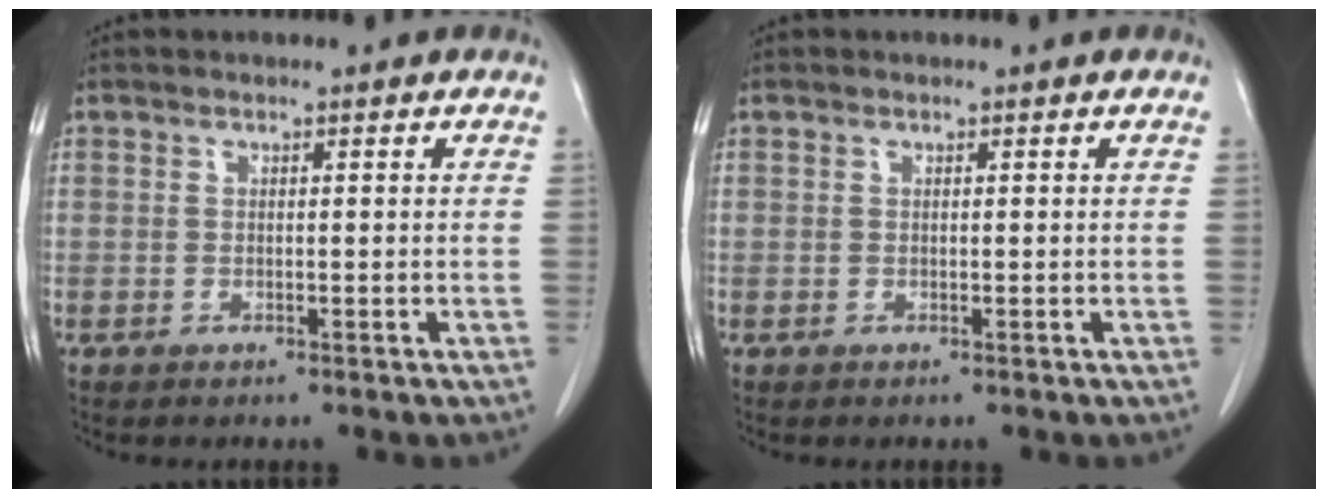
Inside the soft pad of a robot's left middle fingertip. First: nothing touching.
{"total": 0.0}